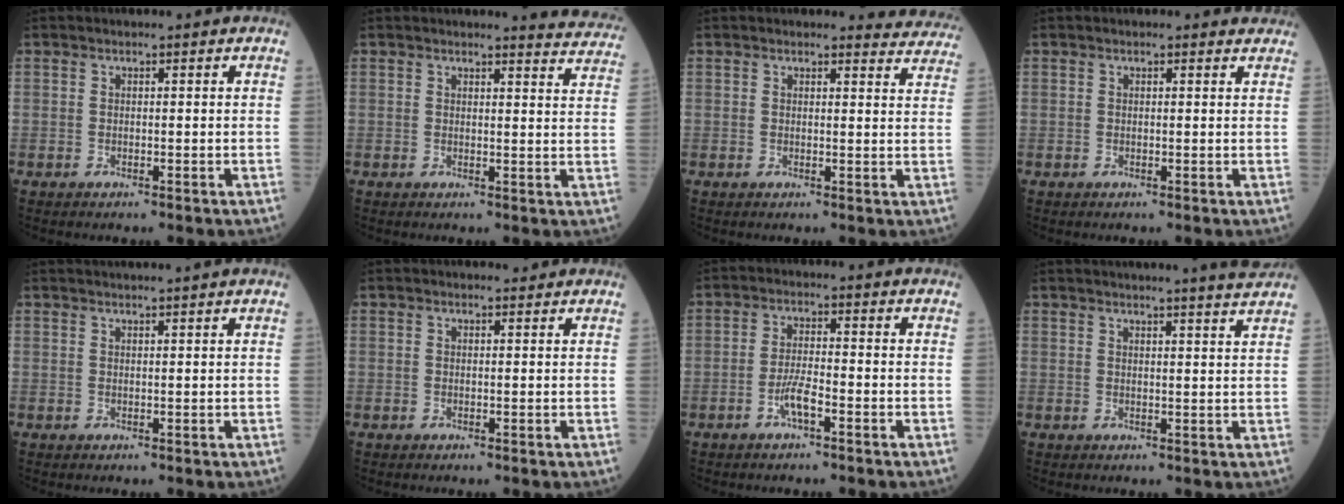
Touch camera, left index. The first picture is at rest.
{"total": 7.1, "force": [7.0, 0.2, 0.5], "torque": [0.004, -0.043, 0.050]}
{"total": 5.6, "force": [5.5, 1.0, -0.2], "torque": [0.018, -0.029, 0.031]}
{"total": 1.5, "force": [1.4, 0.4, 0.0], "torque": [-0.004, -0.003, 0.003]}
{"total": 4.3, "force": [3.8, -0.9, 1.7], "torque": [-0.017, 0.021, 0.051]}
{"total": 0.7, "force": [0.7, 0.1, 0.0], "torque": [-0.011, -0.004, 0.011]}
{"total": 3.7, "force": [-1.9, 0.5, 3.1], "torque": [-0.063, 0.001, -0.038]}
{"total": 7.3, "force": [6.7, -1.4, 2.5], "torque": [-0.033, 0.000, 0.070]}